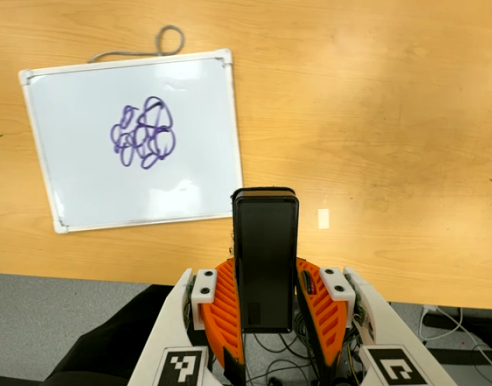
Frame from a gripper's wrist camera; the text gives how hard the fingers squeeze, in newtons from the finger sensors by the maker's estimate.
{"total": 5.0, "left": 3.4, "right": 6.6}